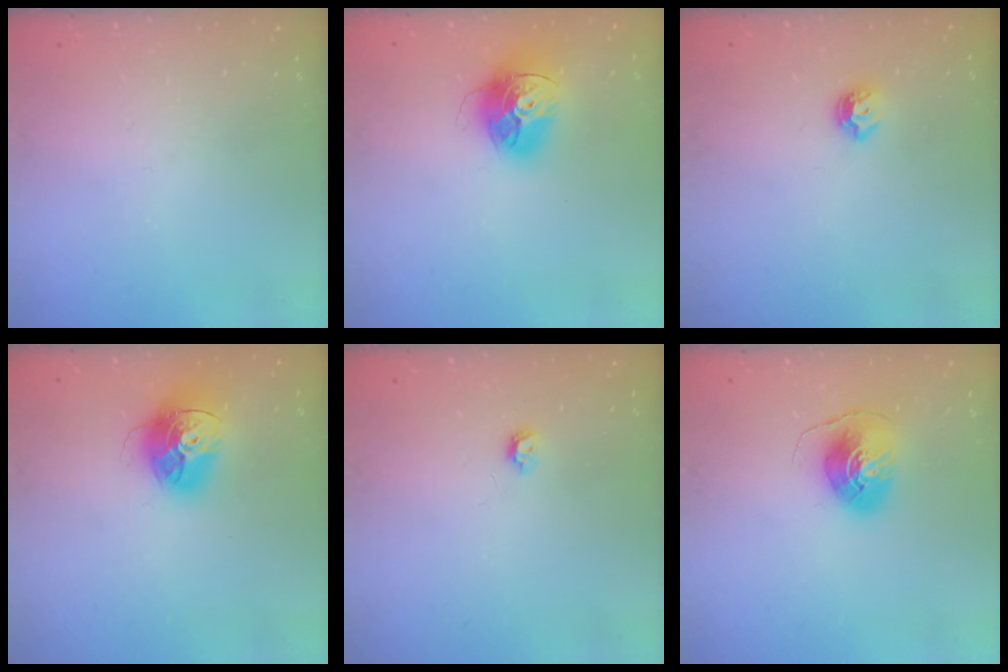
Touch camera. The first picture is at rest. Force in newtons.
{"total": 14.9, "press": 14.9, "slide": 1.6}
{"total": 5.2, "press": 5.1, "slide": 0.8}
{"total": 14.9, "press": 14.9, "slide": 1.6}
{"total": 3.9, "press": 3.8, "slide": 0.7}
{"total": 8.4, "press": 8.3, "slide": 0.7}